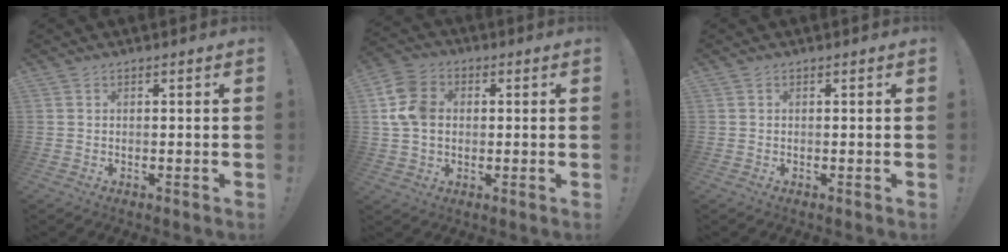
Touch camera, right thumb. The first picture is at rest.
{"total": 11.6, "force": [1.0, 8.9, 7.4], "torque": [-0.148, 0.012, 0.023]}
{"total": 0.0}